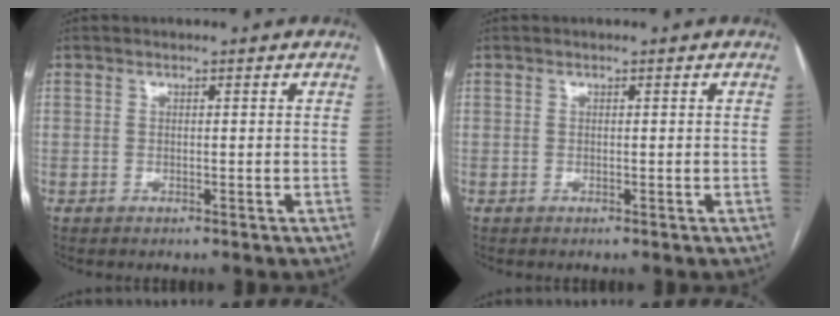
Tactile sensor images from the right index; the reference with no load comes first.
{"total": 0.0}